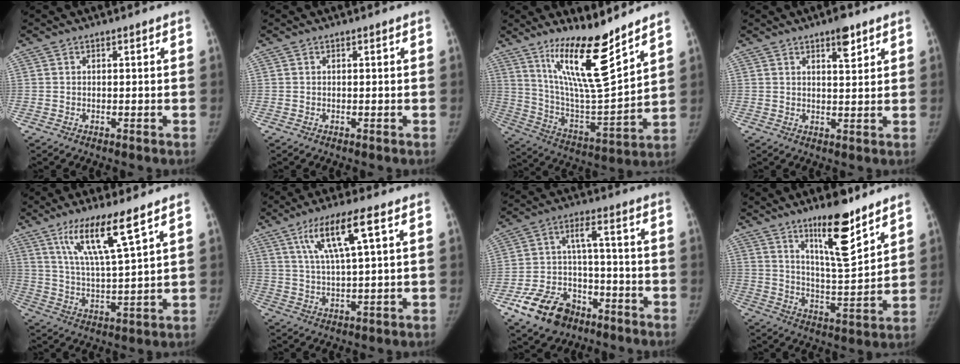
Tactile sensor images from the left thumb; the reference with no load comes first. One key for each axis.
{"total": 0.0}
{"total": 18.2, "fx": 12.5, "fy": 2.9, "fz": 12.9, "tx": -0.196, "ty": -0.090, "tz": 0.233}
{"total": 4.3, "fx": 2.8, "fy": 1.4, "fz": 3.0, "tx": -0.033, "ty": -0.017, "tz": 0.041}
{"total": 12.0, "fx": 7.3, "fy": 1.1, "fz": 9.4, "tx": -0.176, "ty": -0.039, "tz": 0.144}
{"total": 10.5, "fx": 4.5, "fy": 1.5, "fz": 9.3, "tx": -0.186, "ty": -0.007, "tz": 0.088}
{"total": 13.7, "fx": -8.6, "fy": 8.4, "fz": 6.5, "tx": -0.098, "ty": 0.053, "tz": -0.148}
{"total": 13.4, "fx": 9.2, "fy": 2.8, "fz": 9.4, "tx": -0.135, "ty": -0.073, "tz": 0.159}